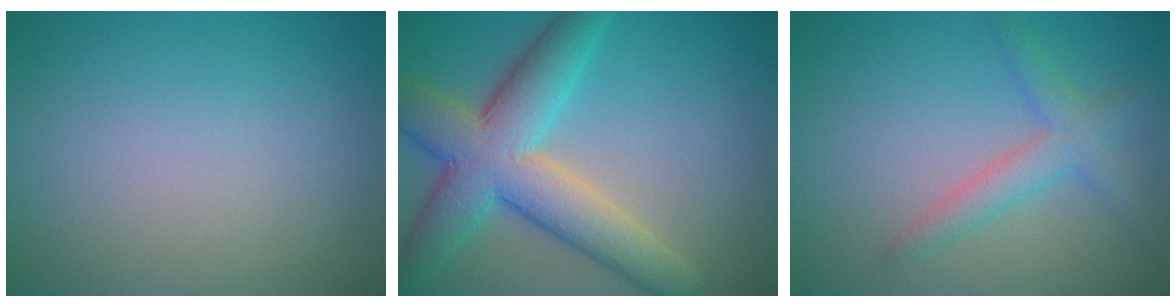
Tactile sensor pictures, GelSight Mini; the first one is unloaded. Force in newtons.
{"total": 8.9, "press": 8.9, "slide": 0.4}
{"total": 2.9, "press": 2.9, "slide": 0.1}